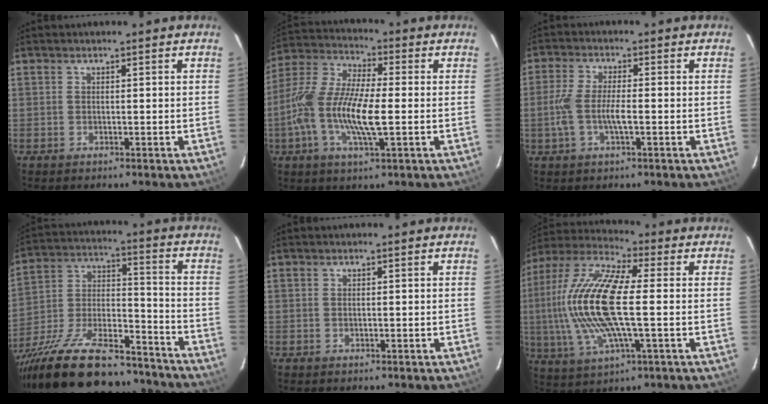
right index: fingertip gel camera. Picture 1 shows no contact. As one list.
[{"total": 14.6, "force": [-2.7, 4.3, 13.7], "torque": [-0.285, 0.000, -0.062]}, {"total": 6.2, "force": [-1.4, 1.6, 5.8], "torque": [-0.126, 0.000, -0.028]}, {"total": 27.6, "force": [-21.6, 9.1, 14.4], "torque": [-0.274, -0.012, -0.329]}, {"total": 0.5, "force": [0.2, 0.3, 0.3], "torque": [-0.006, 0.002, 0.004]}, {"total": 19.4, "force": [0.3, 5.7, 18.5], "torque": [-0.369, 0.004, -0.005]}]